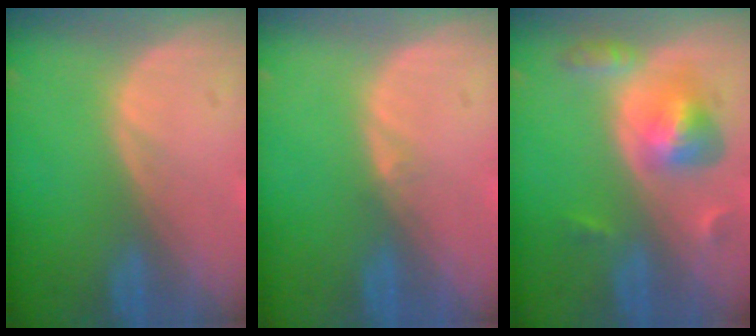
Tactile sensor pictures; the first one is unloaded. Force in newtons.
{"total": 0.6, "press": 0.5, "slide": 0.4}
{"total": 6.1, "press": 5.6, "slide": 2.4}